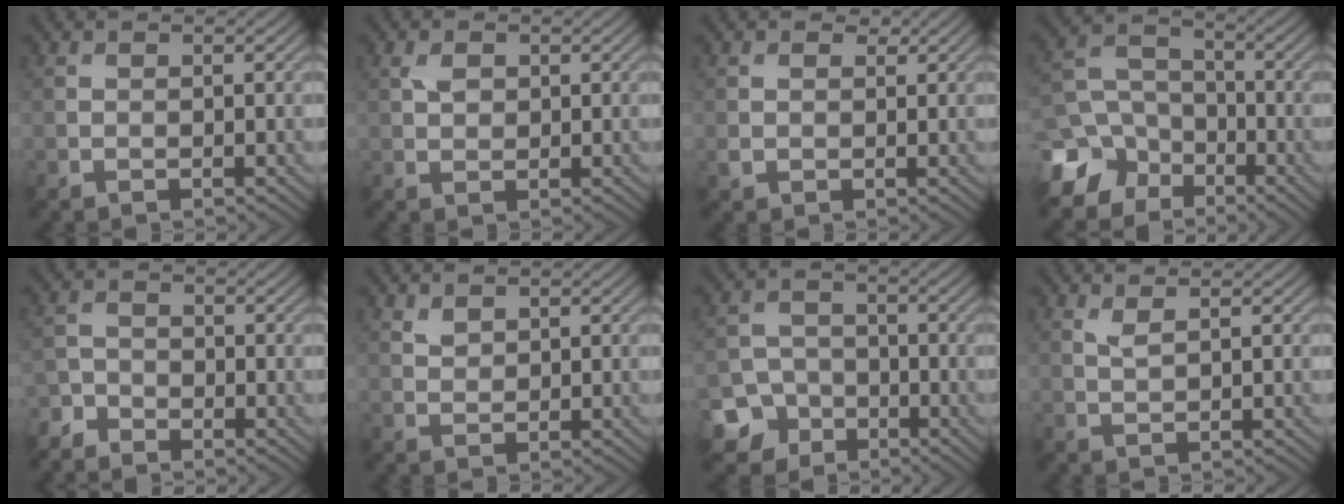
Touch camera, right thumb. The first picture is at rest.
{"total": 1.7, "force": [0.6, 1.2, 1.0], "torque": [-0.022, 0.001, 0.012]}
{"total": 1.8, "force": [0.6, 1.6, 0.6], "torque": [-0.016, -0.003, 0.009]}
{"total": 10.6, "force": [-6.4, 7.7, 3.5], "torque": [-0.096, -0.023, -0.136]}
{"total": 2.6, "force": [-2.3, 1.1, 0.2], "torque": [-0.005, -0.001, -0.059]}
{"total": 1.4, "force": [1.1, 0.7, 0.5], "torque": [-0.014, -0.003, 0.026]}
{"total": 6.7, "force": [-4.0, 5.1, 1.3], "torque": [-0.022, -0.016, -0.089]}
{"total": 1.3, "force": [0.9, 0.1, 0.9], "torque": [-0.027, 0.002, 0.020]}